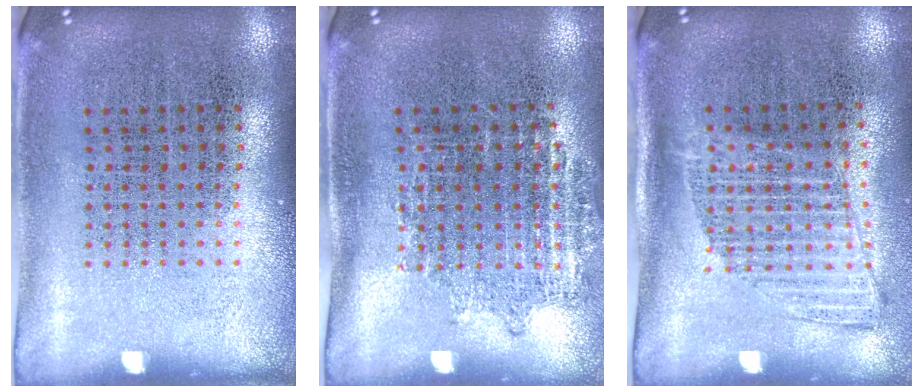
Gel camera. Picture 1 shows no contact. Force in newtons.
{"total": 1.0, "press": 0.9, "slide": 0.4}
{"total": 1.3, "press": 1.1, "slide": 0.7}